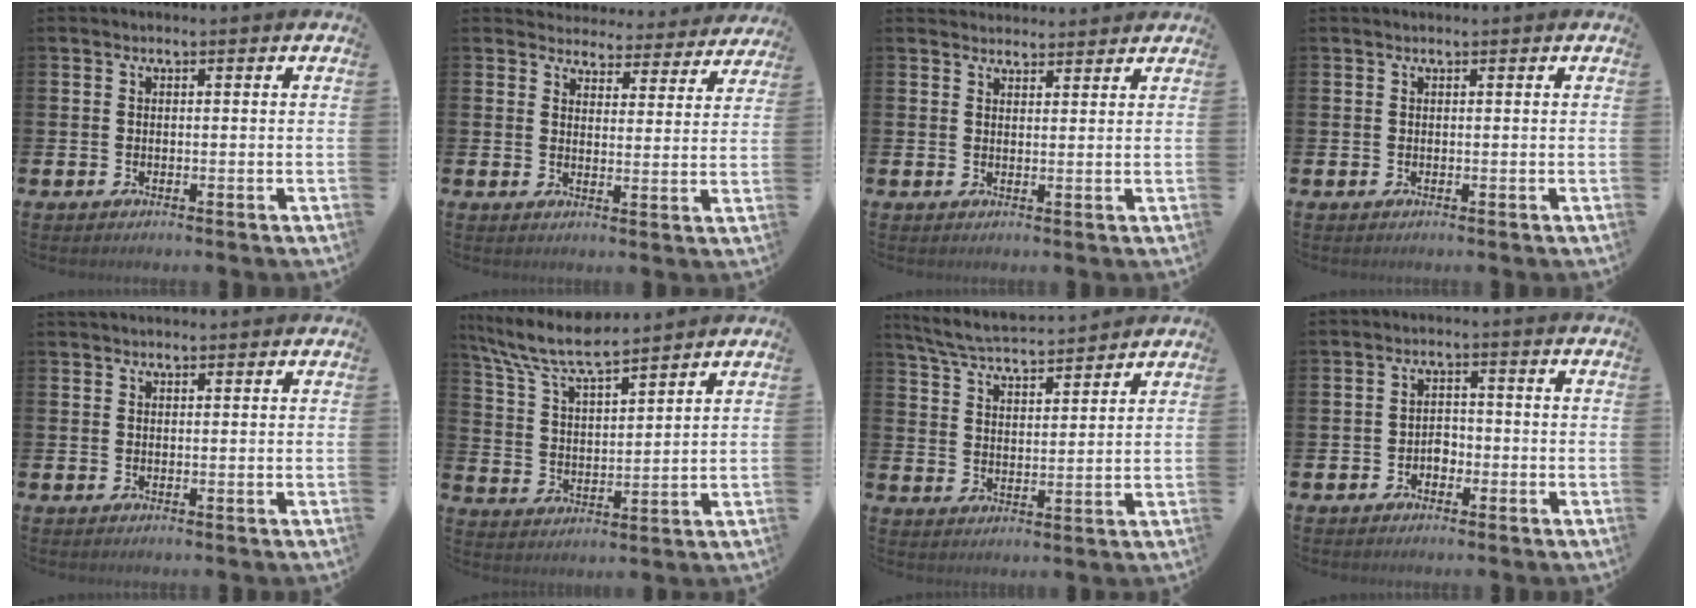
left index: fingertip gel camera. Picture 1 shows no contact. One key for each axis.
{"total": 4.1, "fx": 4.0, "fy": 1.2, "fz": 0.0, "tx": -0.011, "ty": -0.037, "tz": 0.065}
{"total": 2.5, "fx": 2.4, "fy": 0.6, "fz": -0.2, "tx": 0.007, "ty": -0.013, "tz": 0.043}
{"total": 0.0}
{"total": 2.7, "fx": 2.6, "fy": 0.5, "fz": 0.4, "tx": -0.011, "ty": -0.007, "tz": 0.048}
{"total": 8.4, "fx": 7.5, "fy": 1.1, "fz": 3.5, "tx": -0.100, "ty": -0.035, "tz": 0.133}
{"total": 5.7, "fx": 5.5, "fy": 0.5, "fz": 1.3, "tx": -0.050, "ty": -0.031, "tz": 0.096}
{"total": 2.1, "fx": -1.2, "fy": 1.5, "fz": 0.8, "tx": -0.018, "ty": 0.005, "tz": -0.027}